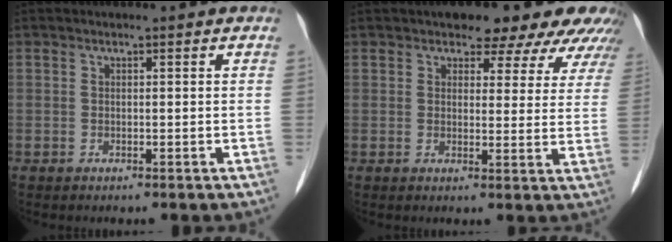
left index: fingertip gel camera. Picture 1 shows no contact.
{"total": 11.1, "force": [9.3, 4.4, 4.2], "torque": [-0.011, 0.005, 0.084]}